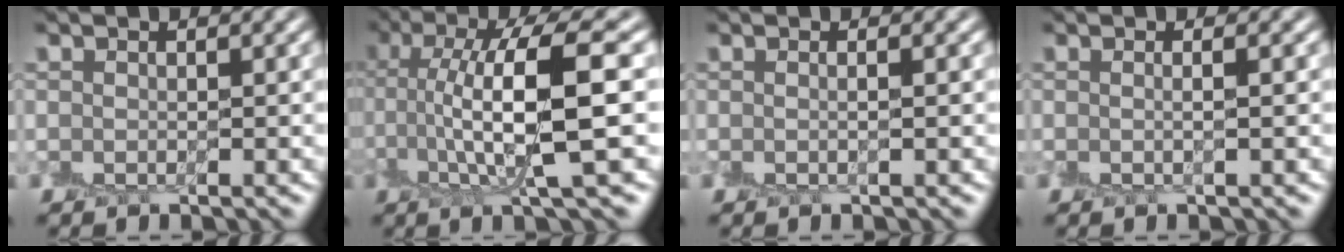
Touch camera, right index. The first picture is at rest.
{"total": 8.8, "force": [1.1, 1.9, 8.5], "torque": [-0.154, 0.009, 0.023]}
{"total": 1.0, "force": [0.0, 0.2, 1.0], "torque": [-0.013, -0.002, -0.003]}
{"total": 1.4, "force": [0.0, 0.4, 1.3], "torque": [-0.017, 0.000, -0.005]}